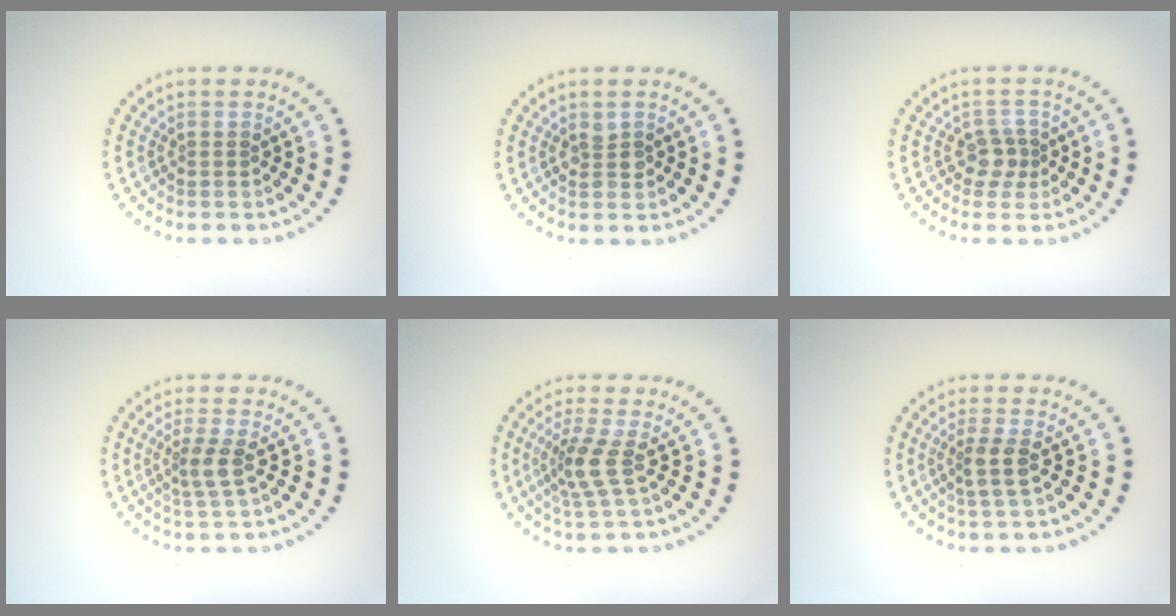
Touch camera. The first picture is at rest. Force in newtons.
{"total": 1.2, "press": 1.1, "slide": 0.1}
{"total": 1.9, "press": 1.5, "slide": 1.1}
{"total": 2.1, "press": 1.6, "slide": 1.3}
{"total": 2.9, "press": 2.1, "slide": 2.0}
{"total": 2.1, "press": 1.7, "slide": 1.1}